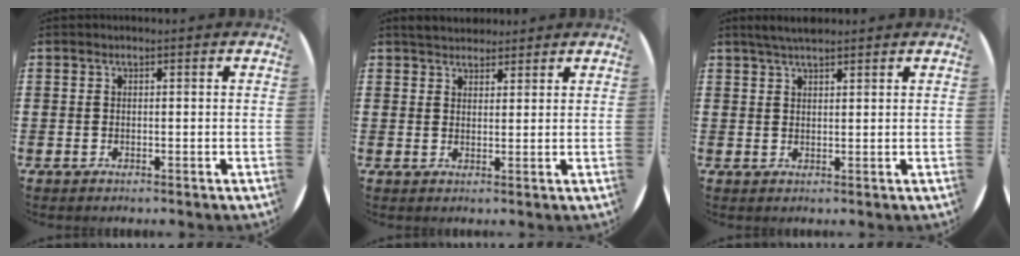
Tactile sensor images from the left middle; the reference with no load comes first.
{"total": 3.1, "force": [3.0, 0.8, 0.2], "torque": [-0.001, -0.005, 0.057]}
{"total": 2.8, "force": [2.5, 0.5, 1.2], "torque": [-0.029, 0.001, 0.046]}